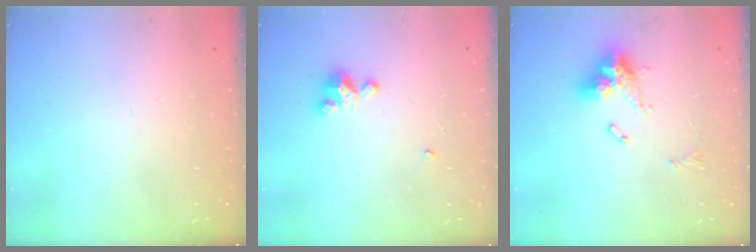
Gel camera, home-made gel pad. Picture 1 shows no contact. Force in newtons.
{"total": 3.6, "press": 3.6, "slide": 0.2}
{"total": 11.9, "press": 11.8, "slide": 1.2}